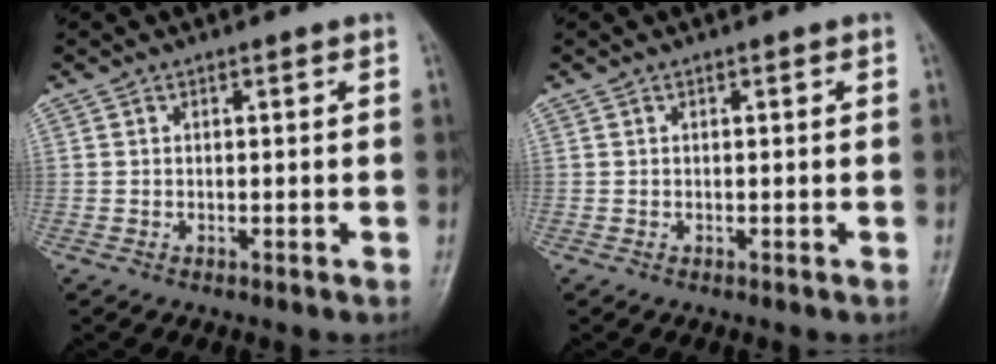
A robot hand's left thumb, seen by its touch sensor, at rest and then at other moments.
{"total": 0.0}